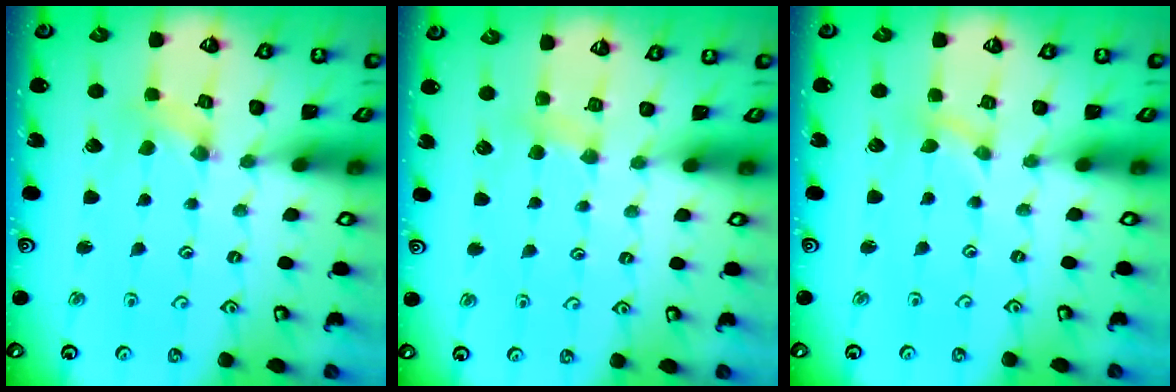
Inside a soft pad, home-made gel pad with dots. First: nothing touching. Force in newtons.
{"total": 3.8, "press": 3.7, "slide": 0.7}
{"total": 0.0}